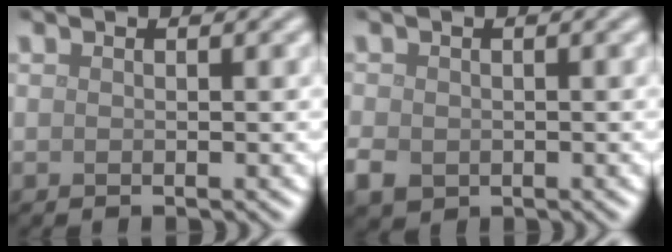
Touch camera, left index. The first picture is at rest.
{"total": 2.3, "force": [-0.7, 1.9, 1.1], "torque": [-0.023, -0.006, -0.016]}